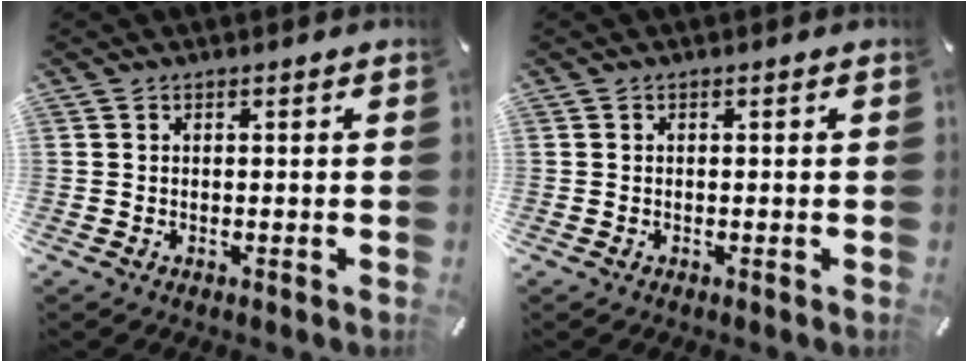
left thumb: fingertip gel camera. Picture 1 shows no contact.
{"total": 0.0}